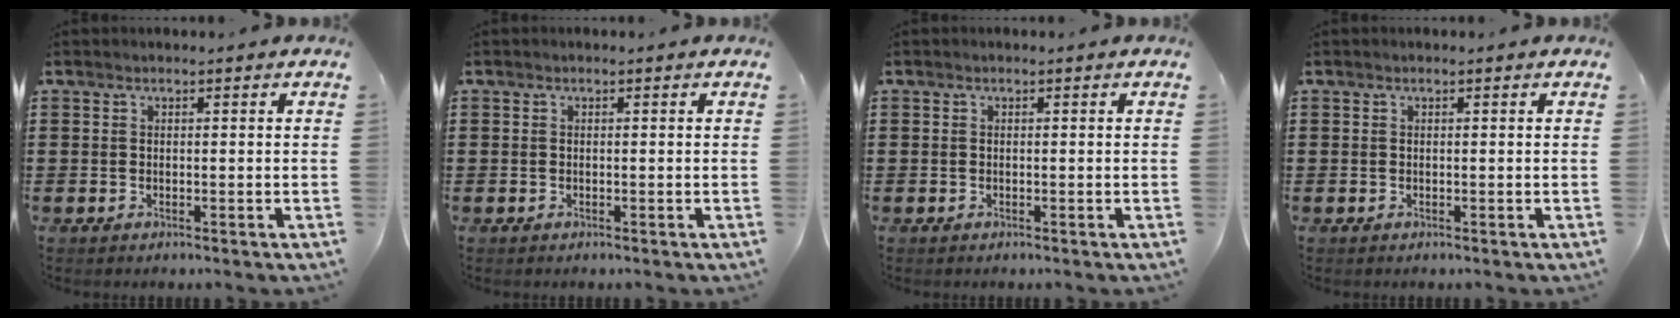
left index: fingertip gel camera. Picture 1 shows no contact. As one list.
[{"total": 0.0}, {"total": 0.0}, {"total": 0.0}]